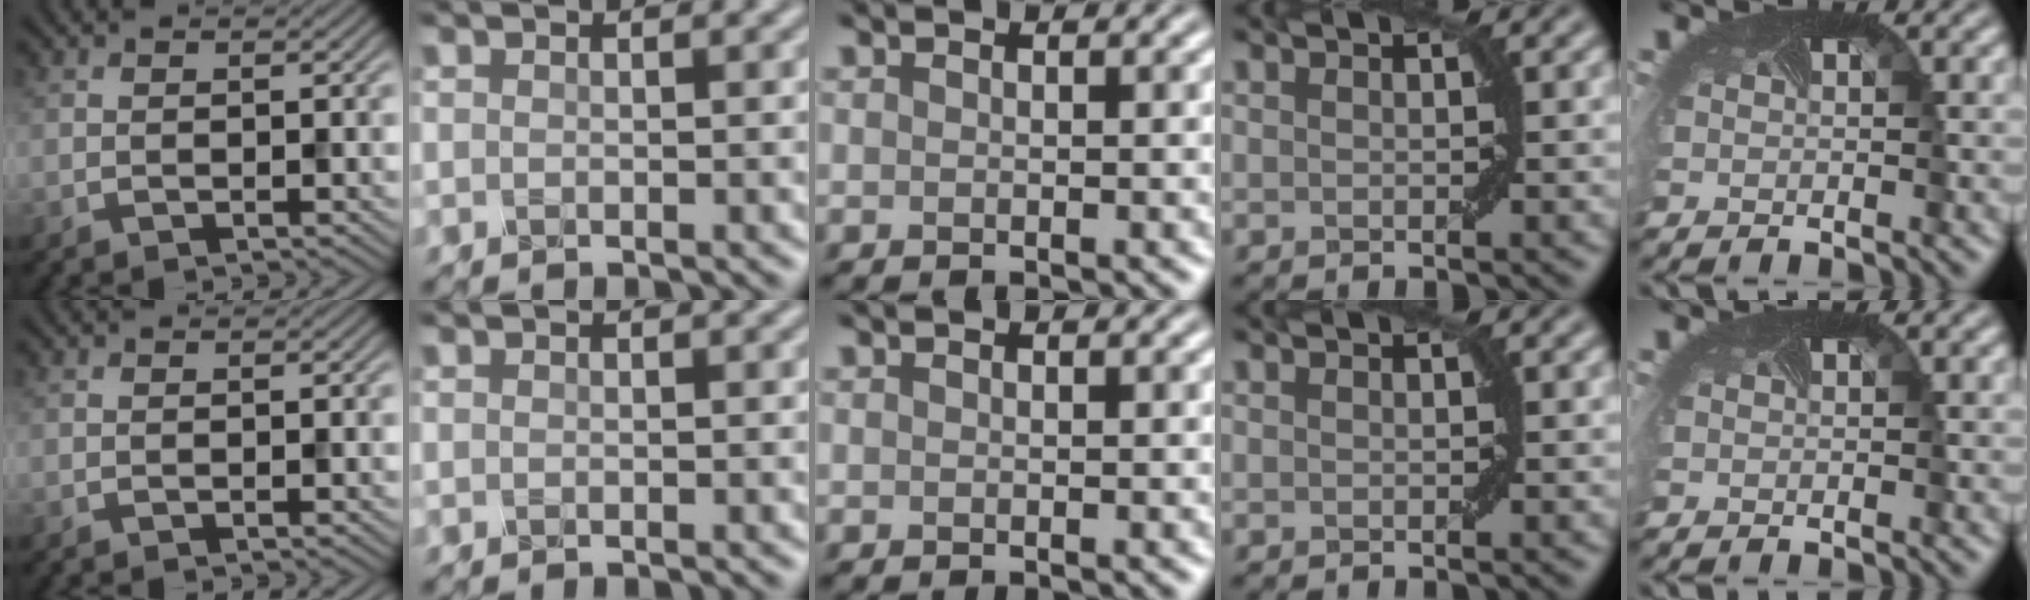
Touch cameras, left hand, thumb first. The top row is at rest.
{}